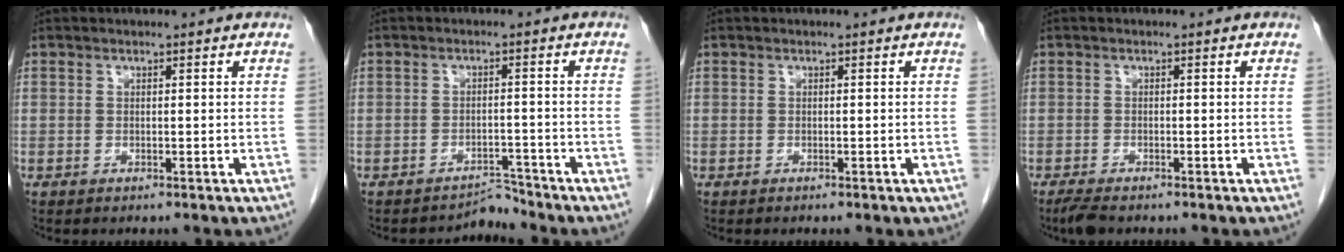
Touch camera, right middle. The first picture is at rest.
{"total": 2.7, "force": [-2.5, 0.1, -1.0], "torque": [0.025, 0.002, -0.036]}
{"total": 0.7, "force": [-0.5, 0.2, 0.4], "torque": [-0.012, -0.002, -0.004]}
{"total": 2.4, "force": [-1.9, 0.6, 1.3], "torque": [-0.032, -0.007, -0.033]}